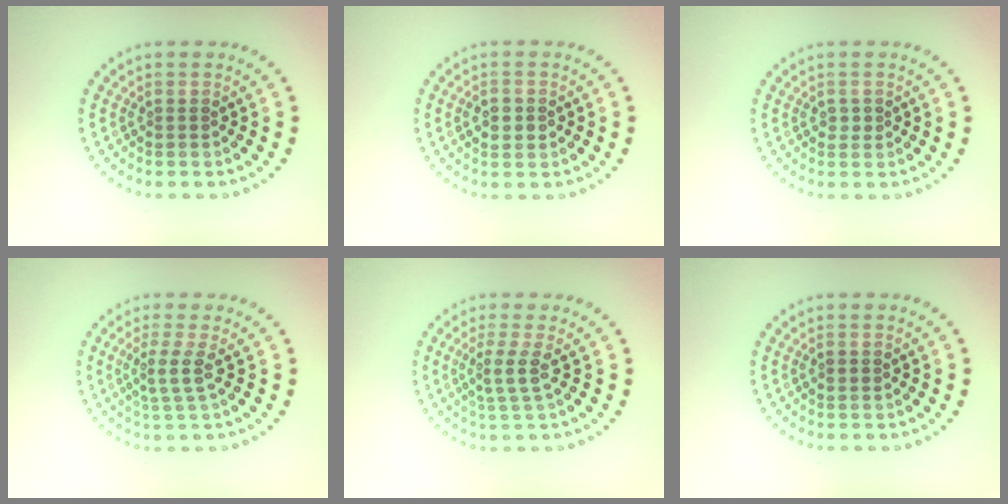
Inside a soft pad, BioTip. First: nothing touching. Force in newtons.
{"total": 2.3, "press": 2.3, "slide": 0.1}
{"total": 1.0, "press": 1.0, "slide": 0.2}
{"total": 2.3, "press": 1.7, "slide": 1.5}
{"total": 2.3, "press": 1.7, "slide": 1.5}
{"total": 0.8, "press": 0.8, "slide": 0.0}